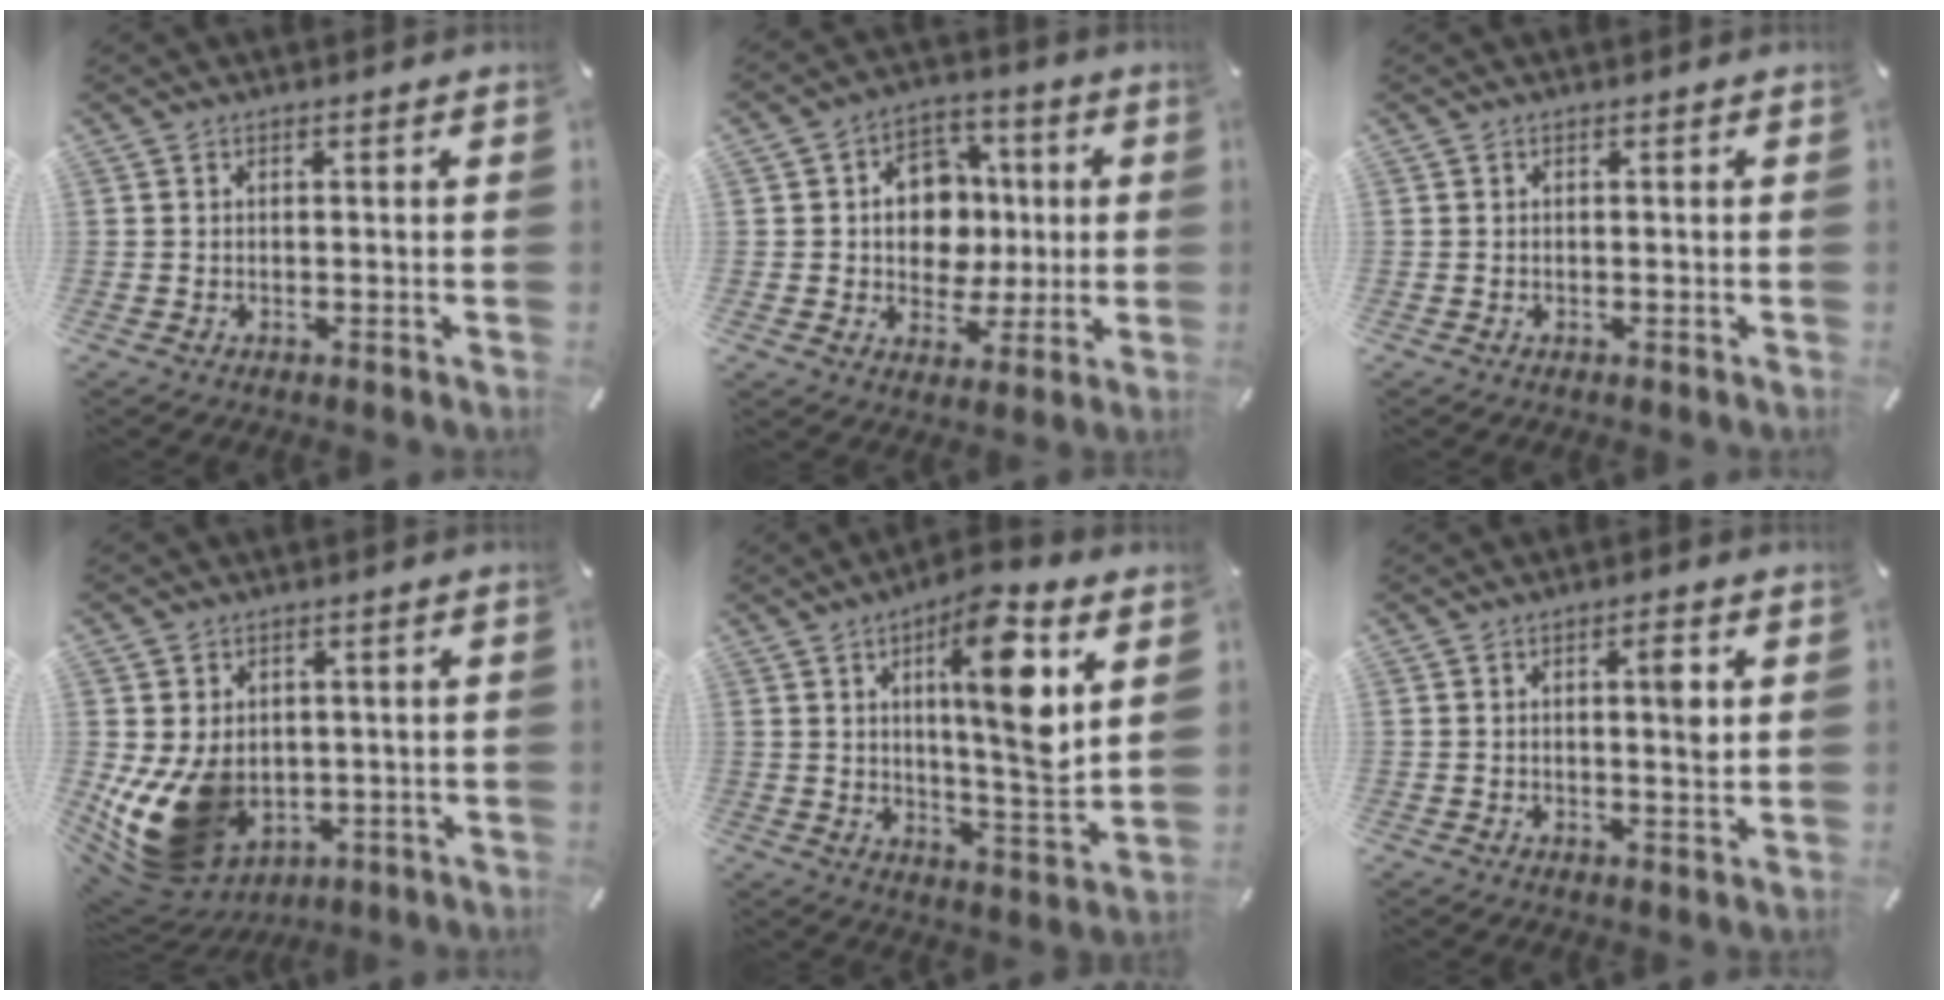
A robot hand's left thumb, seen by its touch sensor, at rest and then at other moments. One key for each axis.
{"total": 12.0, "fx": 0.3, "fy": 10.4, "fz": 5.9, "tx": -0.081, "ty": 0.009, "tz": 0.014}
{"total": 0.0}
{"total": 14.7, "fx": -1.3, "fy": 11.4, "fz": 9.2, "tx": -0.193, "ty": -0.016, "tz": -0.016}
{"total": 15.5, "fx": 5.9, "fy": 3.5, "fz": 13.9, "tx": -0.210, "ty": -0.028, "tz": 0.085}
{"total": 4.6, "fx": 1.2, "fy": 1.2, "fz": 4.3, "tx": -0.063, "ty": -0.006, "tz": 0.013}